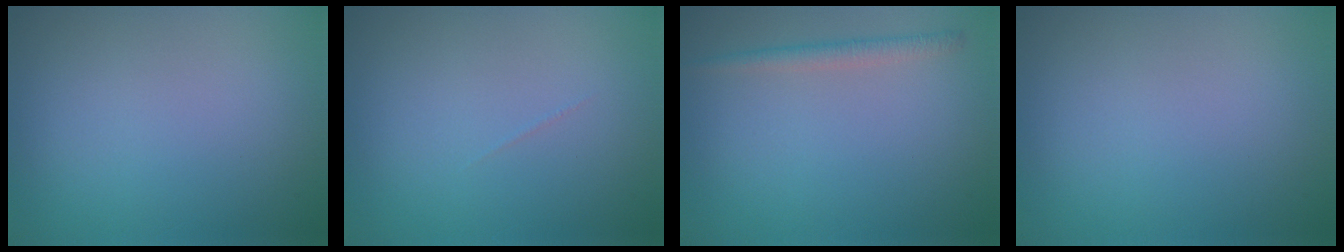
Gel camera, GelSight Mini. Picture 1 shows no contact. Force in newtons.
{"total": 0.0}
{"total": 1.6, "press": 1.6, "slide": 0.0}
{"total": 0.0}